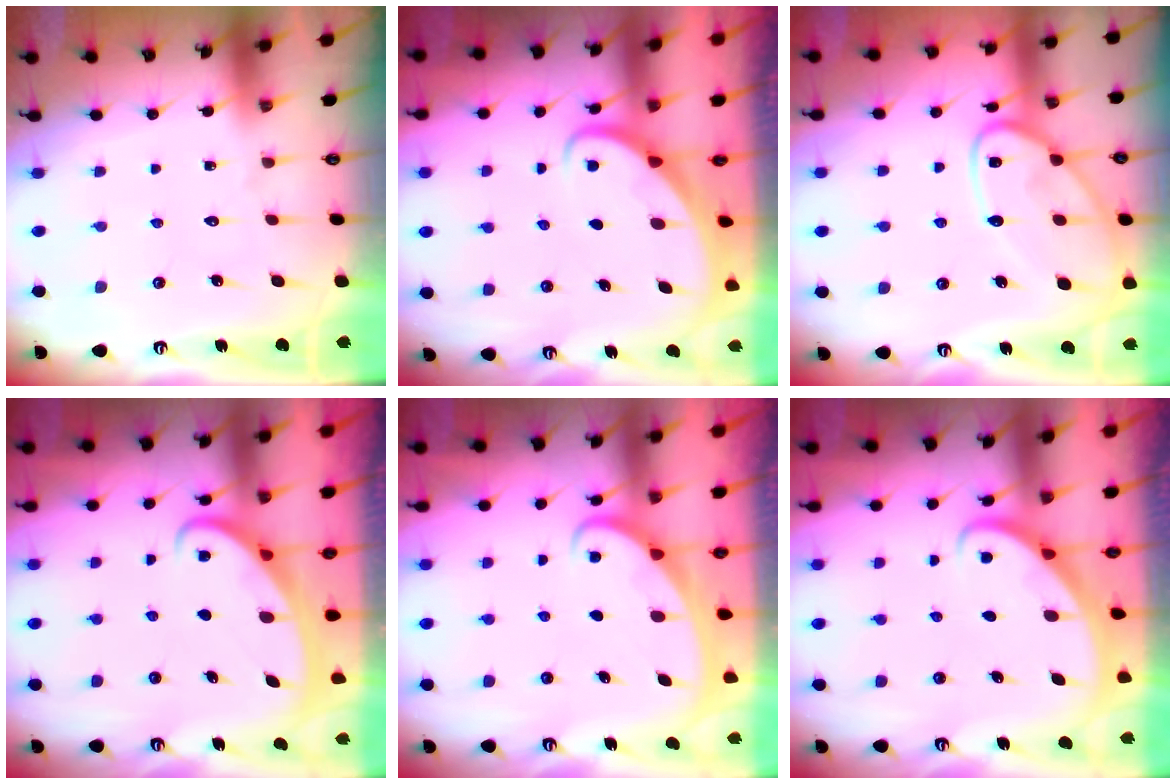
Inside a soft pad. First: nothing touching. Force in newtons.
{"total": 2.2, "press": 2.2, "slide": 0.2}
{"total": 15.0, "press": 14.9, "slide": 0.9}
{"total": 2.4, "press": 2.4, "slide": 0.4}
{"total": 2.2, "press": 2.2, "slide": 0.1}
{"total": 2.8, "press": 2.8, "slide": 0.2}